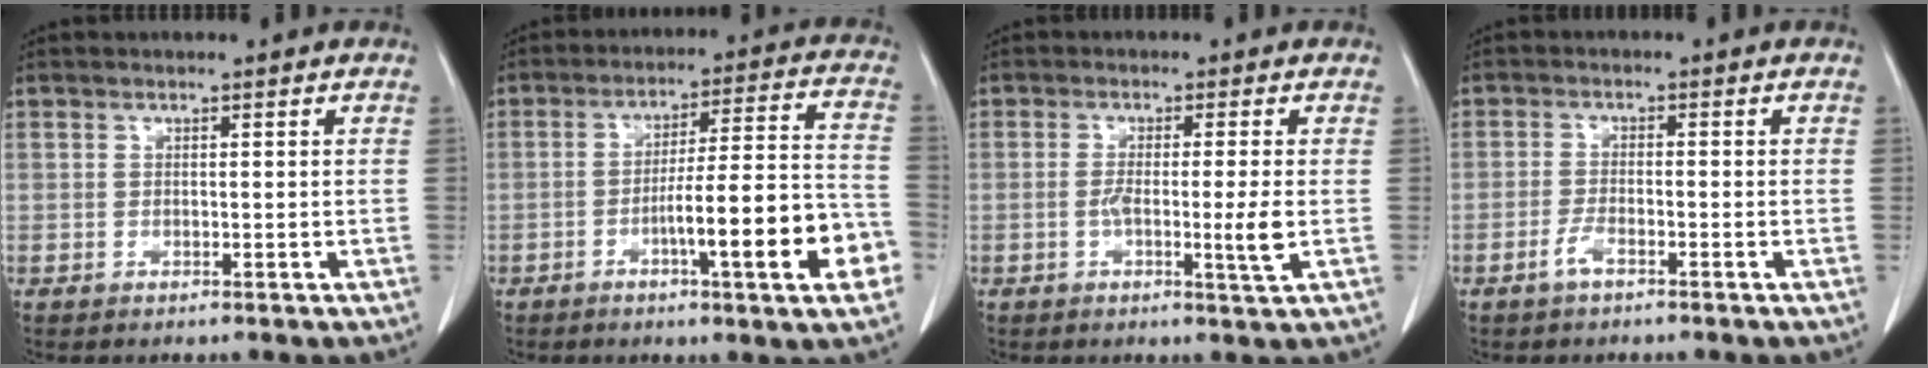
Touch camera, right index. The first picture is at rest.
{"total": 15.6, "force": [-5.7, 0.9, 14.4], "torque": [-0.190, 0.014, -0.079]}
{"total": 4.9, "force": [-1.0, -0.5, 4.8], "torque": [-0.085, -0.011, -0.017]}
{"total": 2.3, "force": [-1.5, 0.5, 1.6], "torque": [-0.033, 0.001, -0.030]}